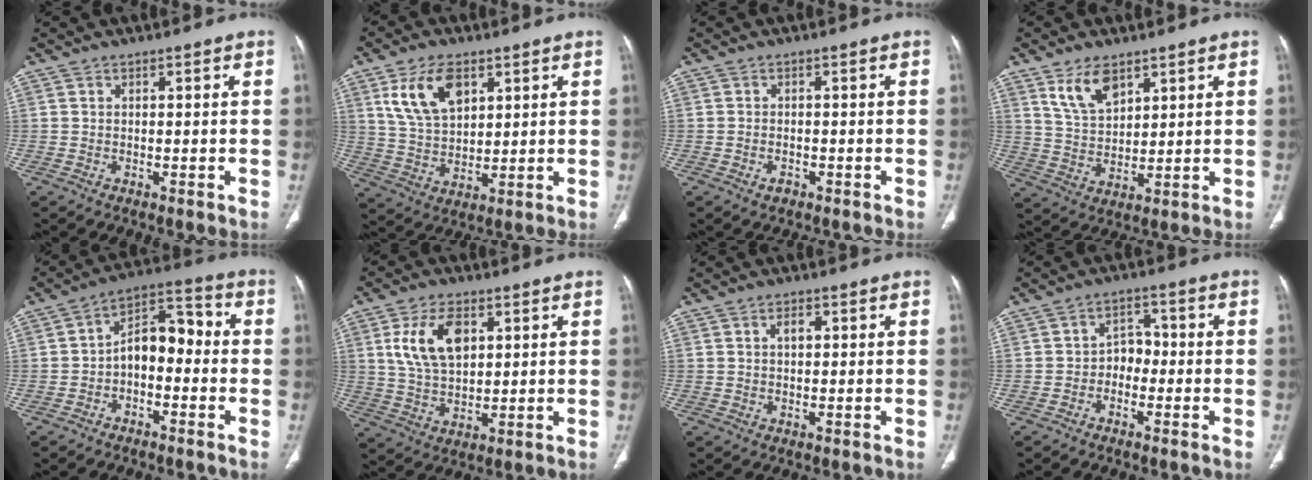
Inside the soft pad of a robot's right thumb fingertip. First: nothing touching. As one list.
[{"total": 11.4, "force": [5.1, 6.6, 7.7], "torque": [-0.130, -0.015, 0.106]}, {"total": 1.3, "force": [-0.8, 0.8, 0.7], "torque": [-0.012, 0.005, -0.013]}, {"total": 7.9, "force": [4.8, 4.1, 4.7], "torque": [-0.073, -0.028, 0.101]}, {"total": 9.3, "force": [-1.6, 5.6, 7.3], "torque": [-0.087, 0.047, -0.041]}, {"total": 11.2, "force": [3.6, 6.6, 8.4], "torque": [-0.146, -0.007, 0.073]}, {"total": 2.1, "force": [0.6, 1.2, 1.6], "torque": [-0.028, 0.001, 0.011]}, {"total": 3.9, "force": [-1.4, 3.0, 2.1], "torque": [-0.009, 0.025, -0.035]}]